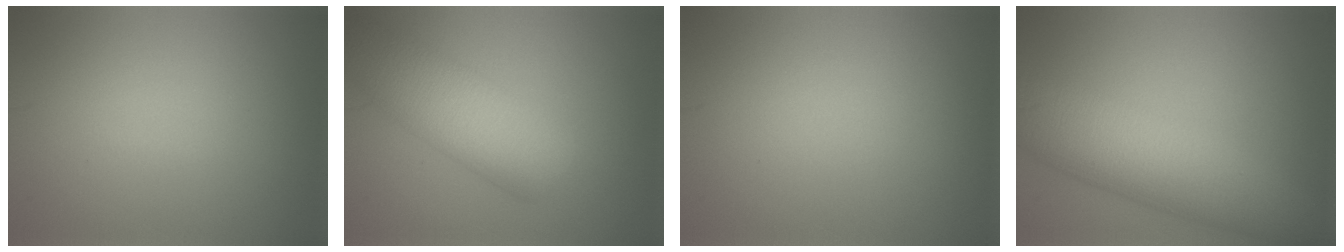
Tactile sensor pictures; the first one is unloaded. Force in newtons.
{"total": 6.7, "press": 6.7, "slide": 0.4}
{"total": 0.0}
{"total": 8.4, "press": 8.4, "slide": 0.2}